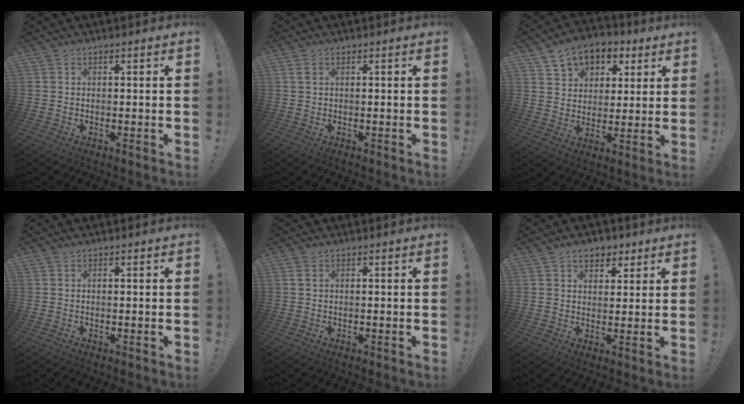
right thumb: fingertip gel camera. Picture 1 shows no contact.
{"total": 1.3, "force": [0.7, 0.6, 0.9], "torque": [-0.012, 0.000, 0.010]}
{"total": 10.1, "force": [5.8, 7.3, 3.9], "torque": [-0.064, -0.030, 0.115]}
{"total": 0.0}
{"total": 0.9, "force": [0.5, 0.4, 0.6], "torque": [-0.005, -0.001, 0.007]}
{"total": 4.6, "force": [2.8, 3.3, 1.7], "torque": [-0.012, -0.011, 0.047]}